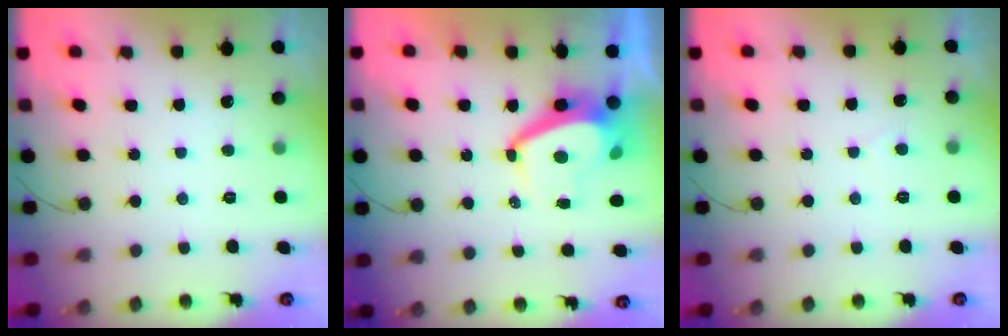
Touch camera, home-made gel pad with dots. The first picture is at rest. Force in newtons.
{"total": 5.5, "press": 5.5, "slide": 0.4}
{"total": 1.0, "press": 1.0, "slide": 0.2}